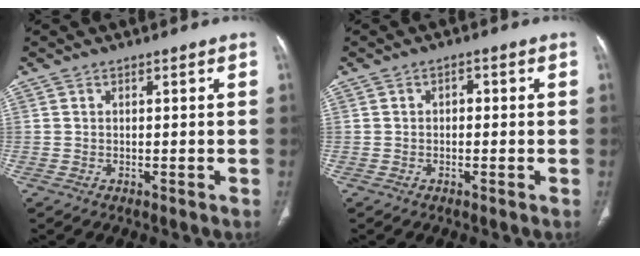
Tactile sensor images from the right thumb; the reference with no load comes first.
{"total": 1.3, "force": [-0.2, 0.9, 0.9], "torque": [-0.004, 0.004, -0.008]}